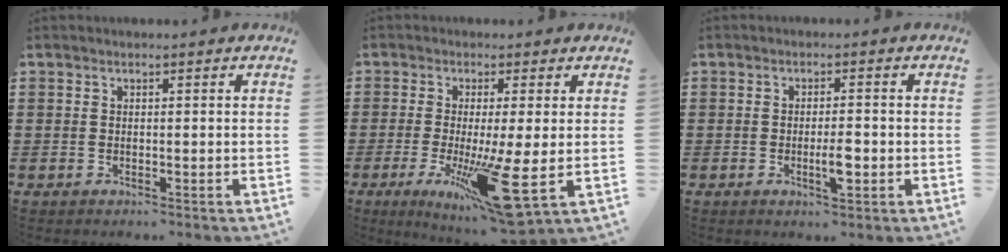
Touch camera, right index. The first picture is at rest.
{"total": 11.7, "force": [-2.9, 0.4, 11.3], "torque": [-0.180, -0.033, -0.050]}
{"total": 3.7, "force": [-0.9, 0.9, 3.5], "torque": [-0.067, -0.002, -0.018]}